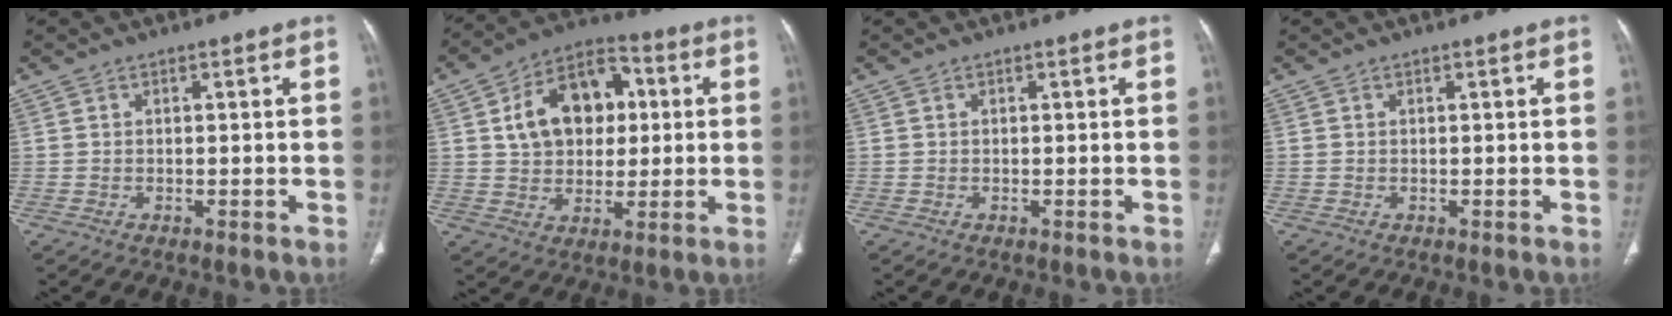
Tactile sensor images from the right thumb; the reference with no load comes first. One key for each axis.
{"total": 15.3, "fx": 3.0, "fy": 10.7, "fz": 10.4, "tx": -0.132, "ty": 0.014, "tz": 0.043}
{"total": 0.0}
{"total": 0.0}